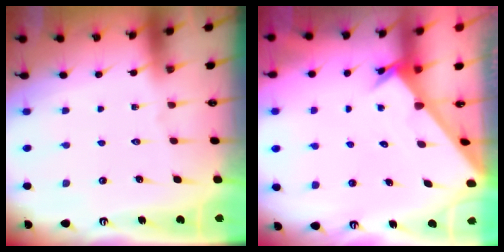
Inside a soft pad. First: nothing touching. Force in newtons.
{"total": 2.4, "press": 2.4, "slide": 0.2}